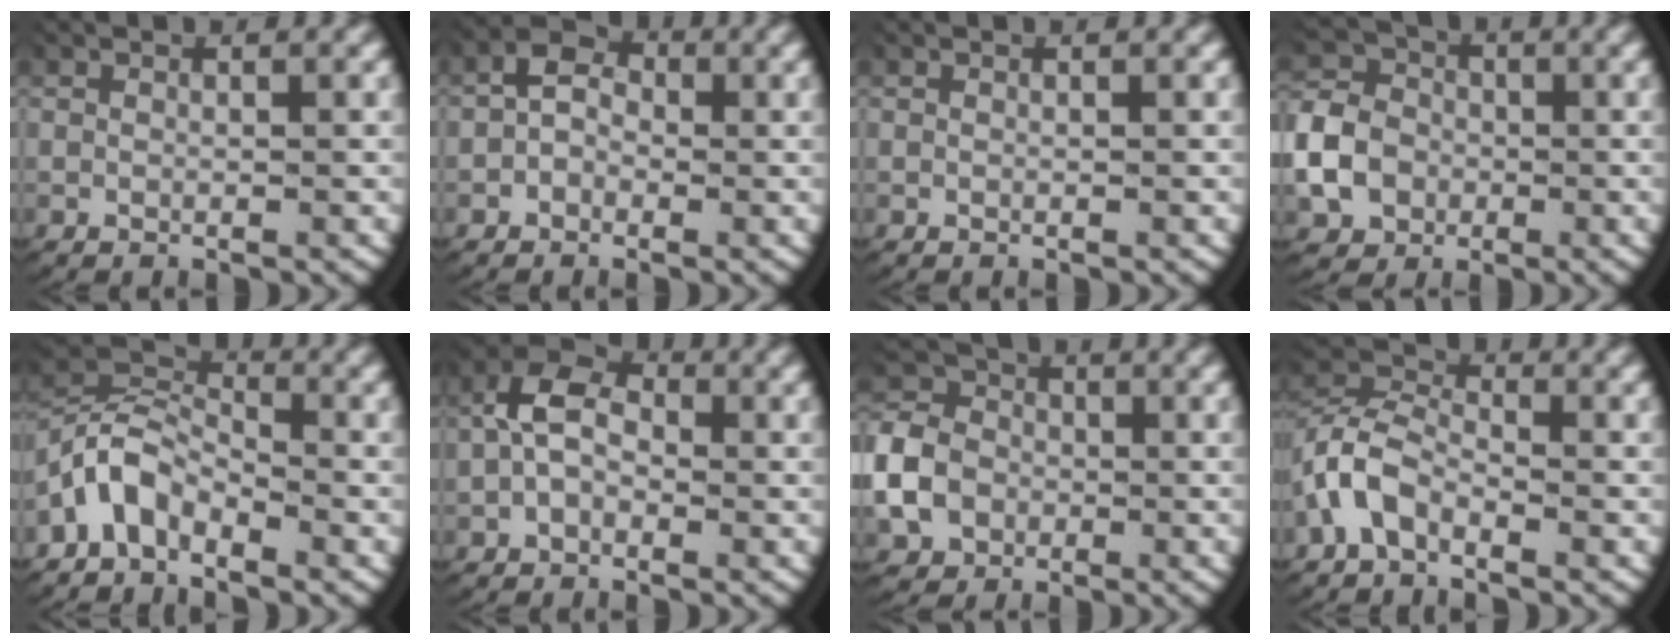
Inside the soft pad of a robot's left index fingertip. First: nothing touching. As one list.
[{"total": 4.6, "force": [0.8, 3.6, 2.6], "torque": [-0.033, 0.005, 0.001]}, {"total": 0.0}, {"total": 7.3, "force": [-1.1, 6.4, 3.2], "torque": [-0.073, -0.015, -0.023]}, {"total": 7.0, "force": [-1.1, 5.9, 3.5], "torque": [-0.084, -0.009, -0.032]}, {"total": 5.6, "force": [0.9, 3.9, 3.8], "torque": [-0.064, 0.011, 0.001]}, {"total": 7.4, "force": [-0.7, 6.4, 3.5], "torque": [-0.079, -0.011, -0.017]}, {"total": 3.9, "force": [-1.2, 3.2, 2.0], "torque": [-0.054, -0.001, -0.030]}]